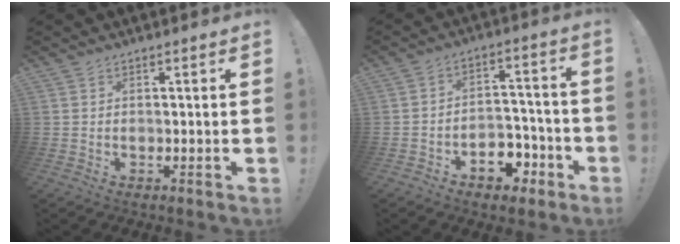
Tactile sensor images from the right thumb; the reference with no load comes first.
{"total": 9.3, "force": [-5.1, 6.7, 4.0], "torque": [-0.039, 0.051, -0.079]}